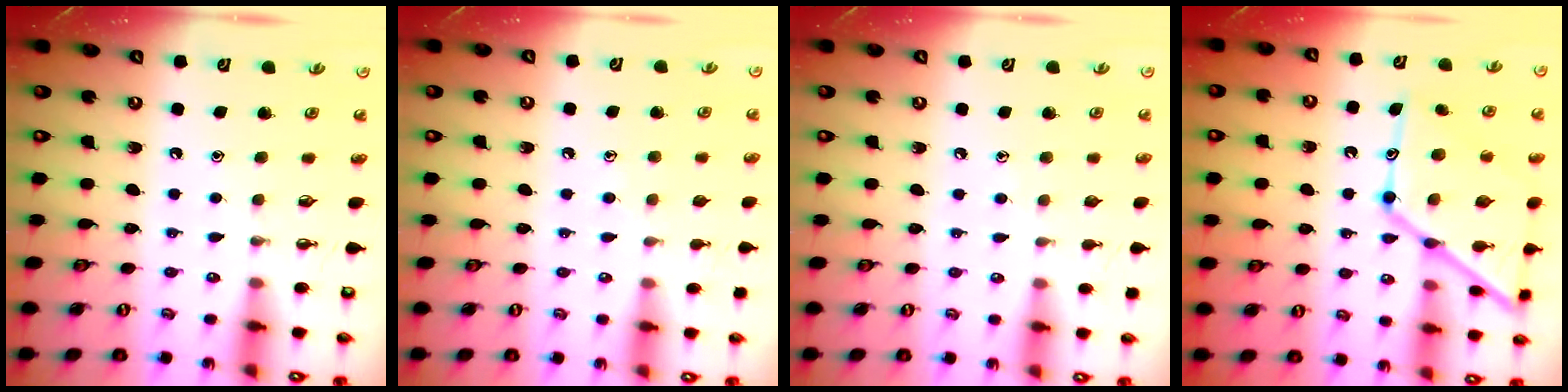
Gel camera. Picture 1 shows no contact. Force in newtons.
{"total": 5.6, "press": 5.6, "slide": 0.5}
{"total": 3.8, "press": 3.7, "slide": 0.4}
{"total": 18.9, "press": 18.8, "slide": 1.7}